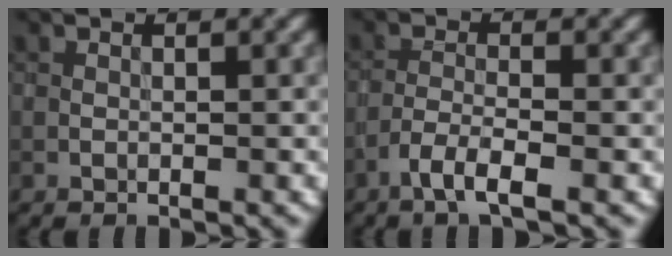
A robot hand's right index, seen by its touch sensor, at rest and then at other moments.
{"total": 2.8, "force": [-1.8, 0.3, 2.1], "torque": [-0.043, 0.003, -0.042]}